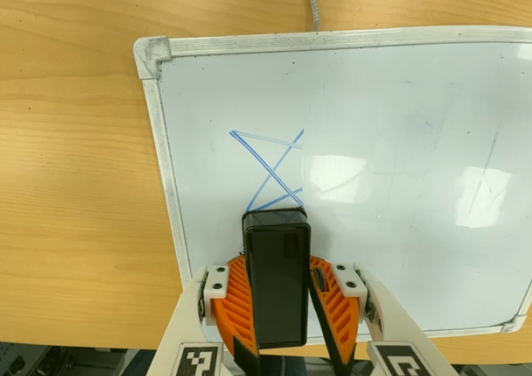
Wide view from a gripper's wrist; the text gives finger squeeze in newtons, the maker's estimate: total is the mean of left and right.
{"total": 9.7, "left": 10.3, "right": 9.1}